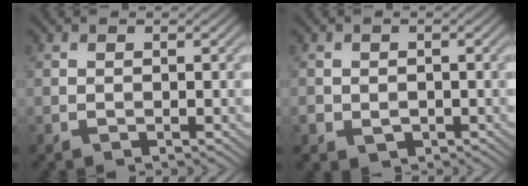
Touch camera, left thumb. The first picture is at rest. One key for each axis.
{"total": 2.0, "fx": -0.7, "fy": 1.7, "fz": 1.0, "tx": -0.024, "ty": -0.011, "tz": -0.012}